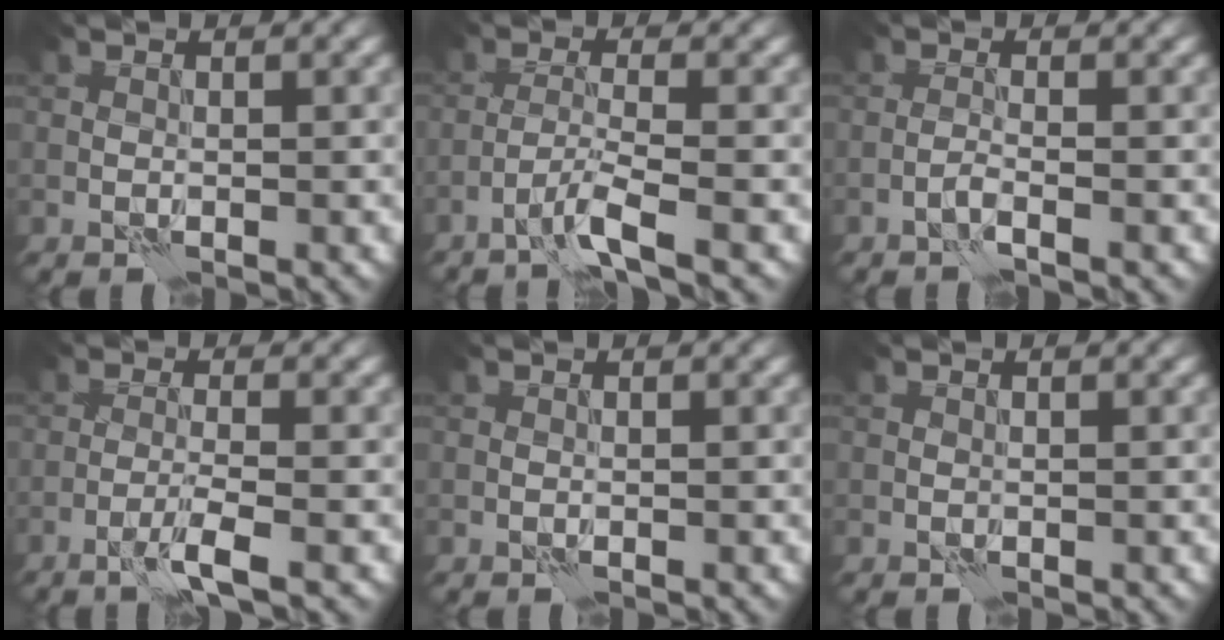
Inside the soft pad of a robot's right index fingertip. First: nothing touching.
{"total": 3.3, "force": [-2.1, 0.1, 2.5], "torque": [-0.046, 0.008, -0.055]}
{"total": 1.5, "force": [-0.9, 0.2, 1.2], "torque": [-0.020, 0.007, -0.024]}
{"total": 3.0, "force": [-1.7, 0.1, 2.4], "torque": [-0.044, 0.006, -0.043]}
{"total": 0.0}
{"total": 0.0}